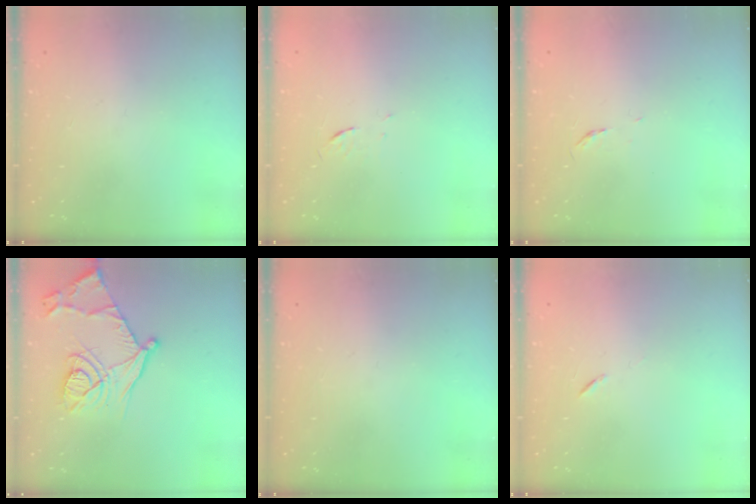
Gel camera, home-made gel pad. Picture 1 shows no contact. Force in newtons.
{"total": 3.1, "press": 2.8, "slide": 1.2}
{"total": 3.1, "press": 3.0, "slide": 0.5}
{"total": 16.2, "press": 16.2, "slide": 1.4}
{"total": 0.0}
{"total": 5.8, "press": 5.4, "slide": 2.1}